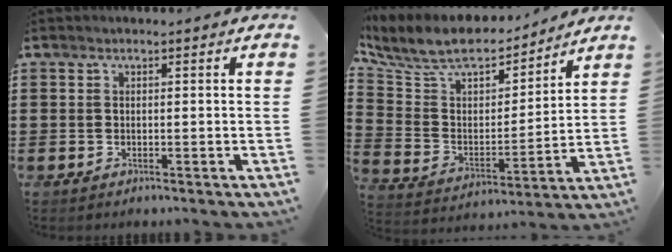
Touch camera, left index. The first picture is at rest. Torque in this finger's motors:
{"motor_torque": [2.14, 0.00, 0.46, 0.17]}